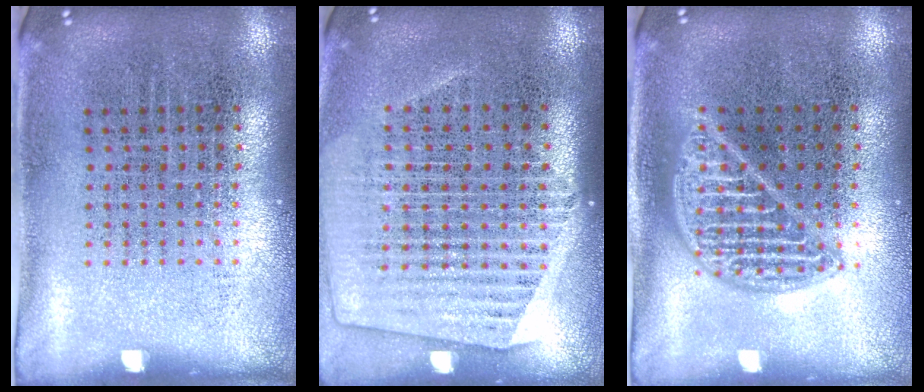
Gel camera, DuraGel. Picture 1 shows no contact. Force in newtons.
{"total": 1.3, "press": 1.2, "slide": 0.5}
{"total": 2.2, "press": 2.1, "slide": 0.3}